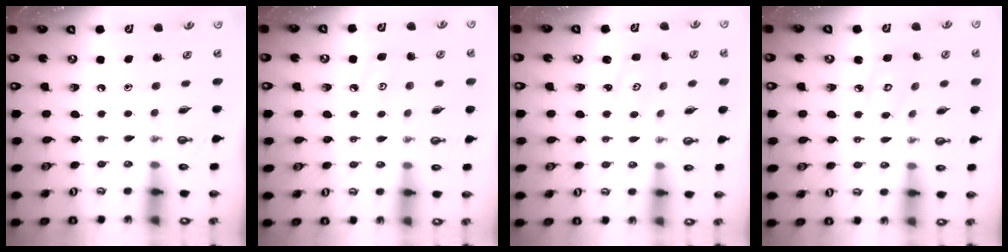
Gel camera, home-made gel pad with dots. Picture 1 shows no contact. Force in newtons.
{"total": 5.4, "press": 5.4, "slide": 0.5}
{"total": 2.3, "press": 2.3, "slide": 0.3}
{"total": 5.4, "press": 5.4, "slide": 0.2}